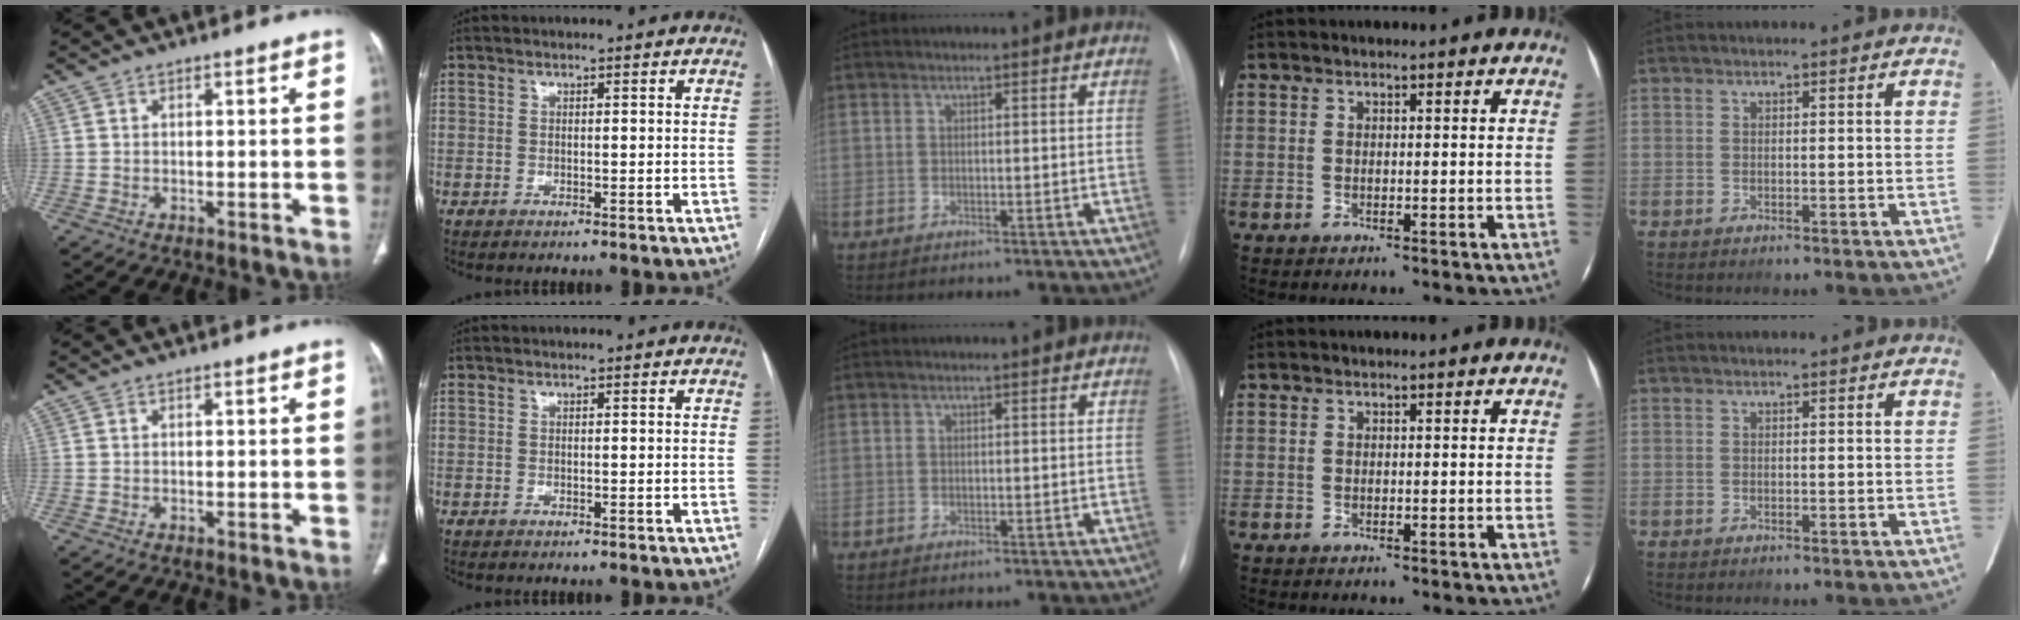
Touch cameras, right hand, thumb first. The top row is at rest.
{}